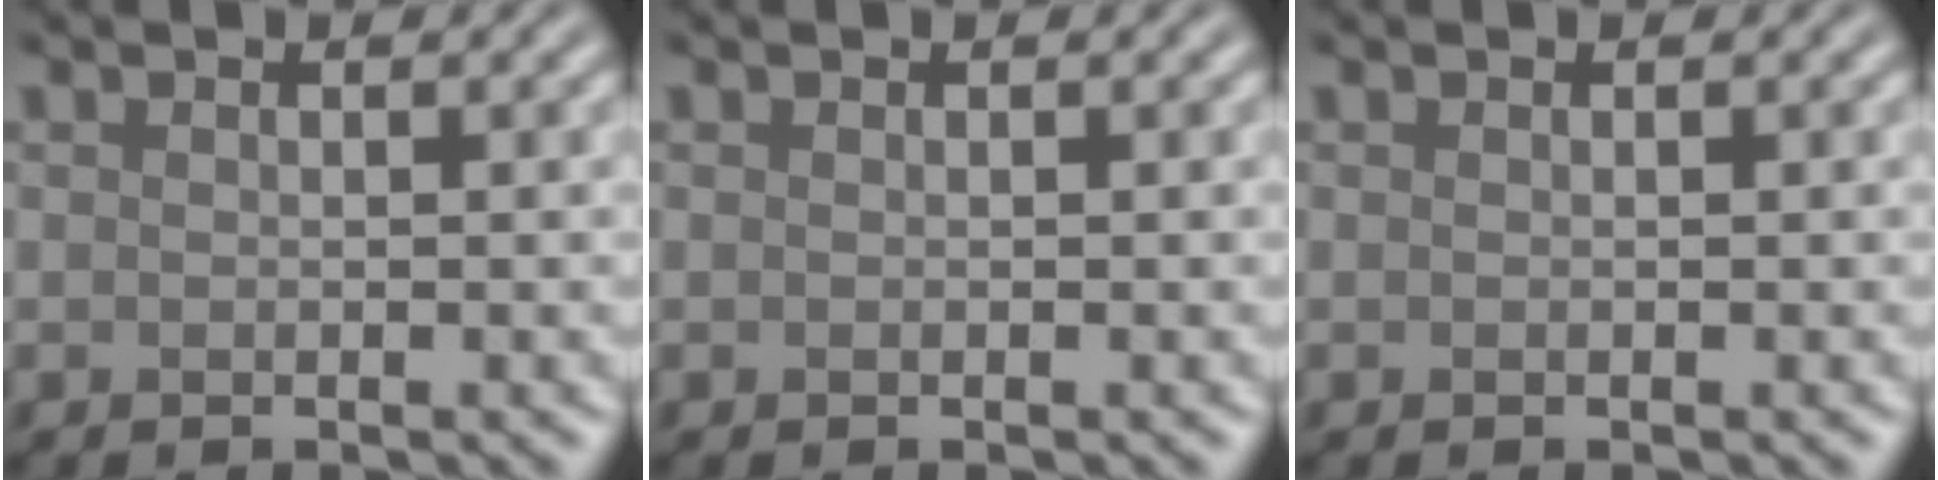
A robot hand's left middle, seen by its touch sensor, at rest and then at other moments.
{"total": 0.0}
{"total": 0.0}